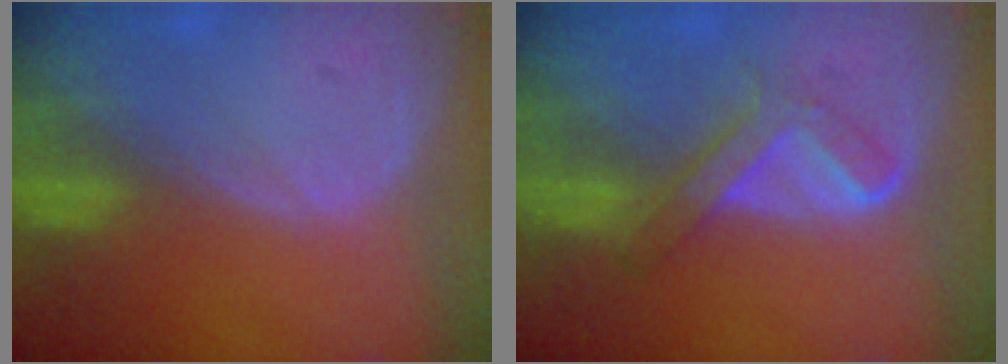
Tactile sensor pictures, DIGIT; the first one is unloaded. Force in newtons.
{"total": 5.3, "press": 5.1, "slide": 1.6}